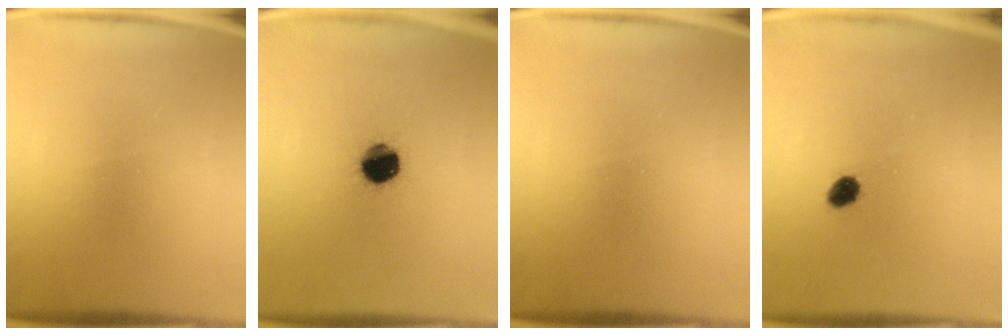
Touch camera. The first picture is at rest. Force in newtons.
{"total": 9.8}
{"total": 0.0}
{"total": 3.0}